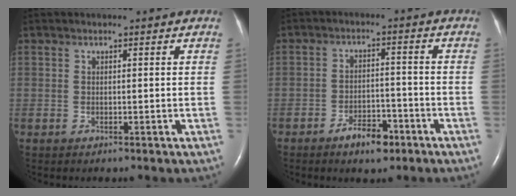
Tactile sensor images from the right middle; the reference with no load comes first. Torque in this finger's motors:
{"motor_torque": [0.55, -0.41, 0.06, 0.02]}